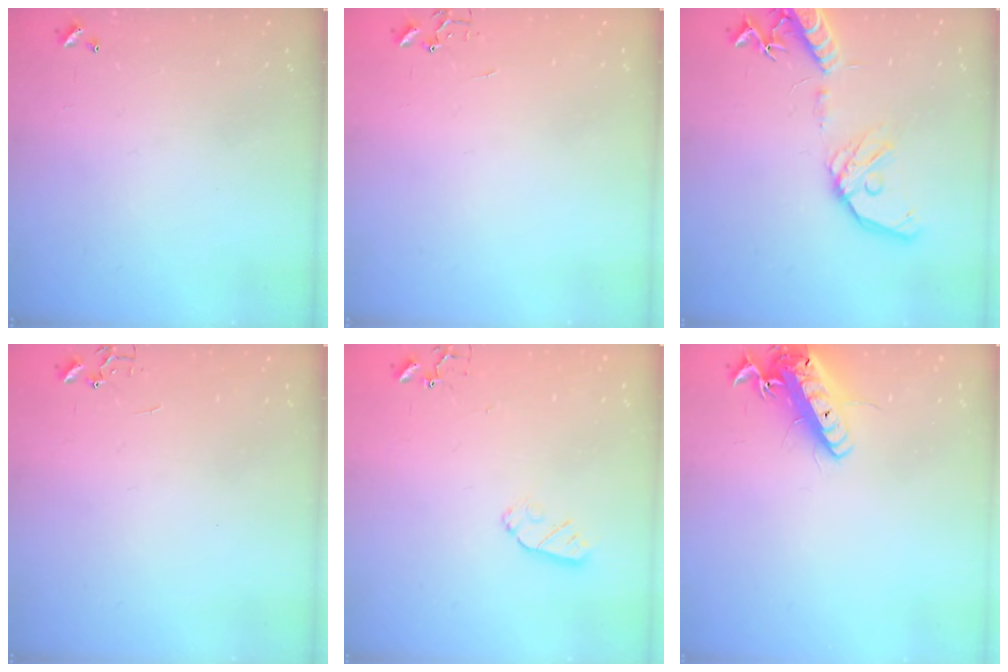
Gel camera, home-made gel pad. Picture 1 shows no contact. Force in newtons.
{"total": 0.0}
{"total": 16.3, "press": 16.0, "slide": 3.2}
{"total": 0.0}
{"total": 4.9, "press": 4.8, "slide": 0.6}
{"total": 15.0, "press": 14.7, "slide": 3.1}